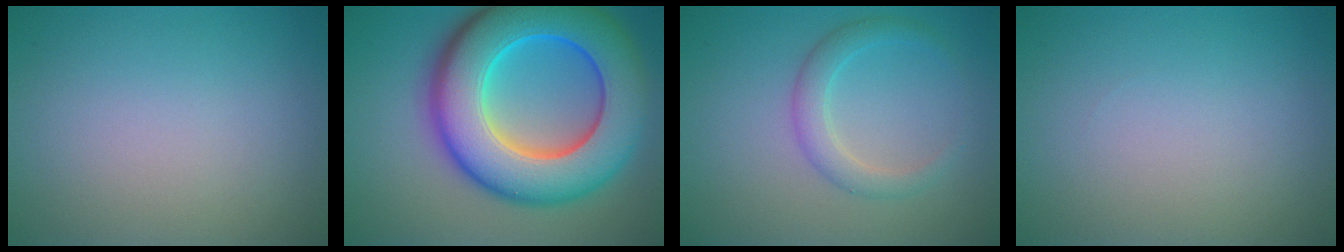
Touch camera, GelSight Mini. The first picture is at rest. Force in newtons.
{"total": 13.9, "press": 13.9, "slide": 0.2}
{"total": 2.5, "press": 2.5, "slide": 0.1}
{"total": 0.0}